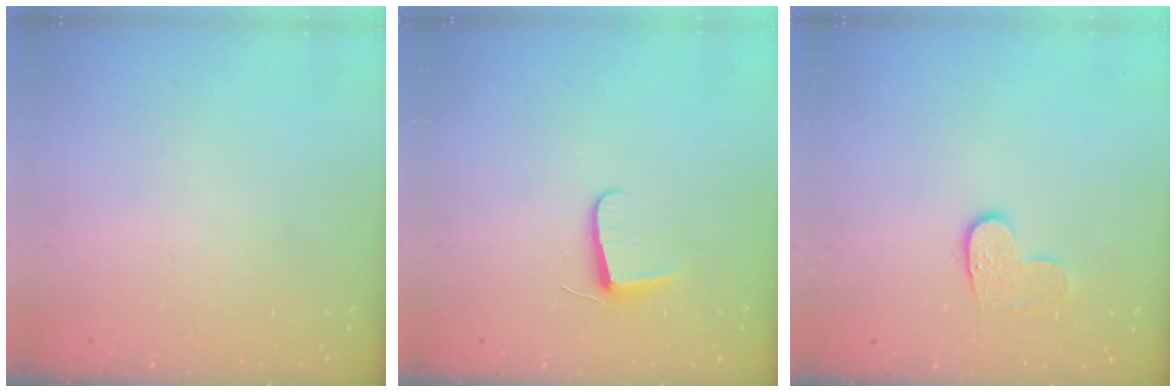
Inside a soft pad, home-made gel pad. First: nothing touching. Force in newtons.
{"total": 6.2, "press": 6.1, "slide": 0.7}
{"total": 6.4, "press": 6.4, "slide": 0.4}